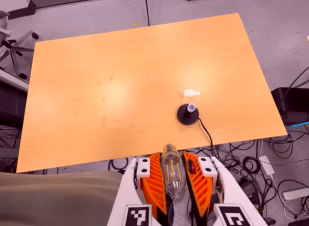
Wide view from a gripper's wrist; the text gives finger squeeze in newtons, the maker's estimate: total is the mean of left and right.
{"total": 19.5, "left": 20.9, "right": 18.0}